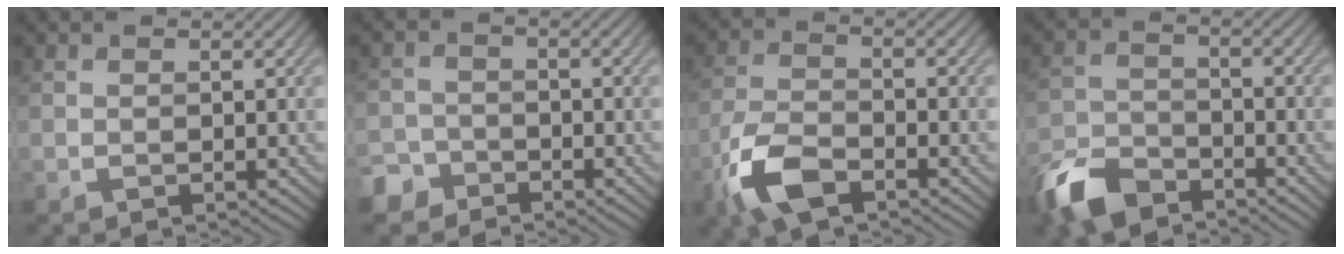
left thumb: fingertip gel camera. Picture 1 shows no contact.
{"total": 4.0, "force": [-3.0, 2.6, 0.5], "torque": [-0.011, 0.003, -0.066]}
{"total": 8.1, "force": [-5.0, 3.4, 5.4], "torque": [-0.125, -0.009, -0.112]}
{"total": 8.0, "force": [-6.4, 3.4, 3.4], "torque": [-0.076, -0.011, -0.141]}